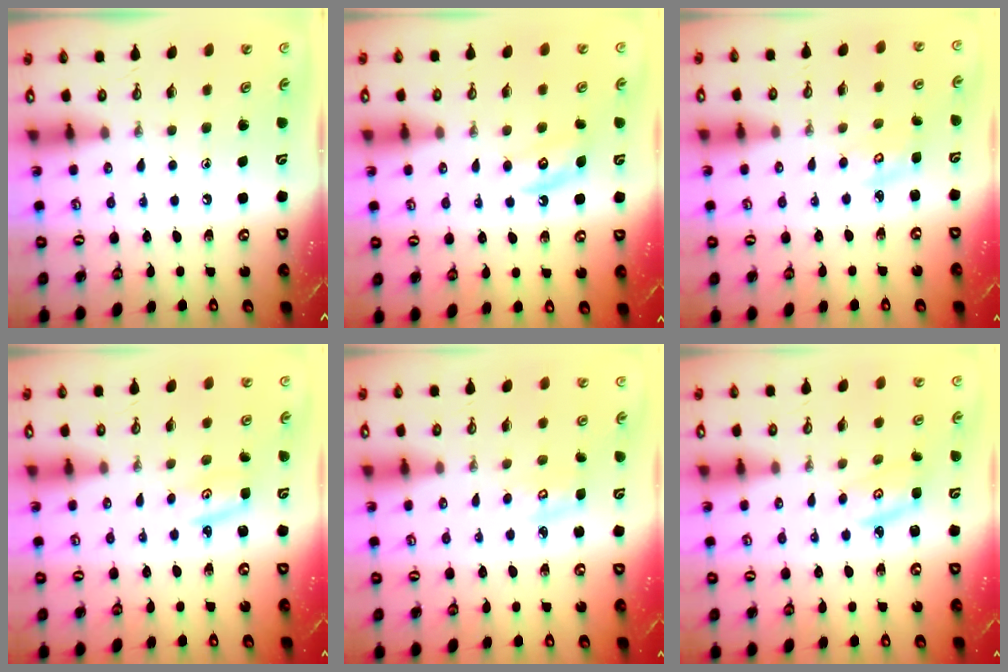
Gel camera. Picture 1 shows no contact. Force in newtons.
{"total": 4.1, "press": 4.0, "slide": 0.6}
{"total": 2.9, "press": 2.9, "slide": 0.3}
{"total": 2.7, "press": 2.7, "slide": 0.2}
{"total": 2.9, "press": 2.9, "slide": 0.2}
{"total": 2.9, "press": 2.9, "slide": 0.4}